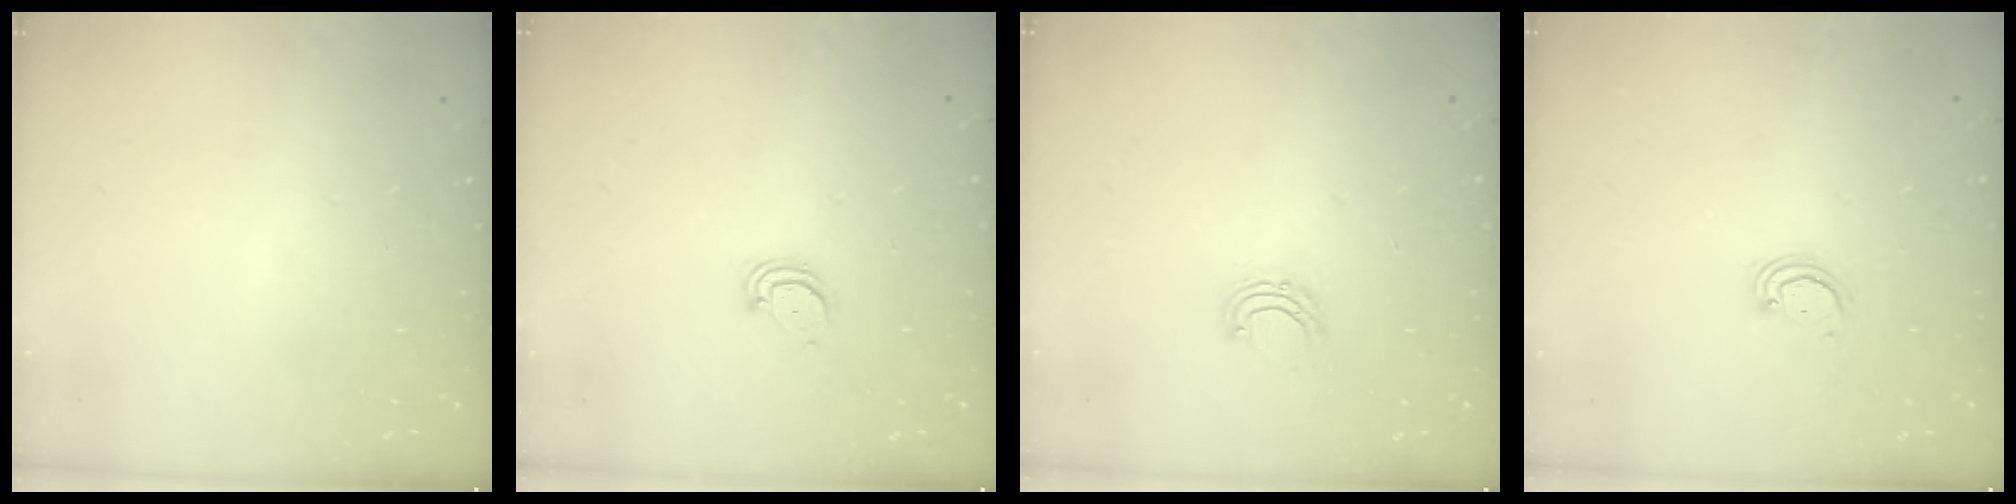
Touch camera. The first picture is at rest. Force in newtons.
{"total": 3.0, "press": 3.0, "slide": 0.2}
{"total": 6.6, "press": 6.6, "slide": 0.5}
{"total": 2.6, "press": 2.6, "slide": 0.3}